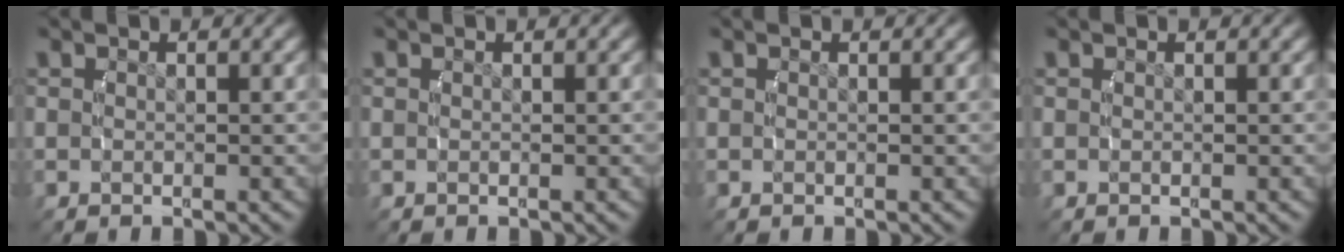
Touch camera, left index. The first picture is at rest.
{"total": 0.0}
{"total": 0.0}
{"total": 0.0}